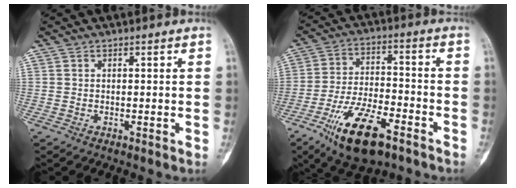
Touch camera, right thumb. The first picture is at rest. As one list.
[{"total": 15.7, "force": [-8.9, 6.1, 11.3], "torque": [-0.197, 0.040, -0.152]}]